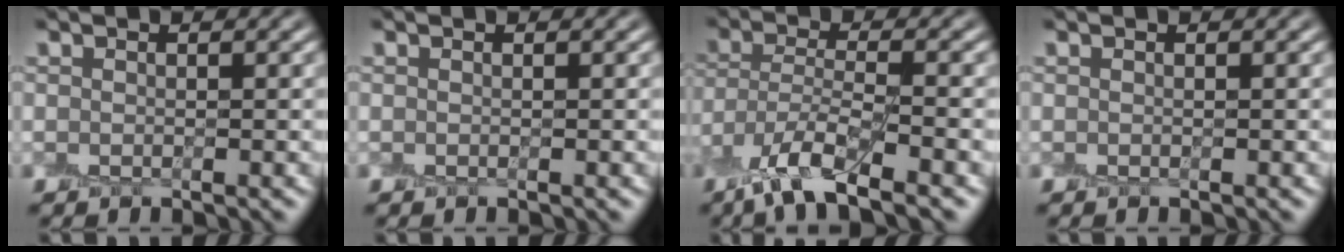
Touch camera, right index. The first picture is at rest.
{"total": 0.0}
{"total": 6.9, "force": [-4.6, 1.8, 4.8], "torque": [-0.099, -0.006, -0.097]}
{"total": 0.0}